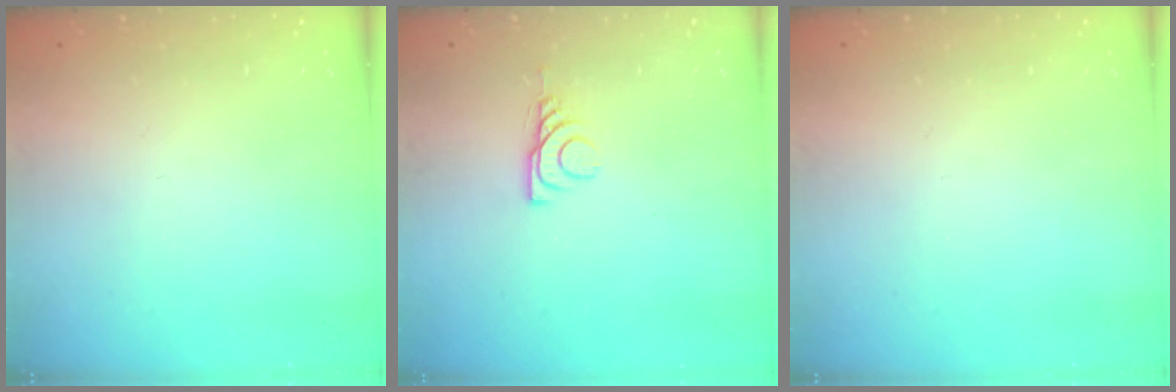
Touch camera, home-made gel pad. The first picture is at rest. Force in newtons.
{"total": 6.3, "press": 6.3, "slide": 0.9}
{"total": 0.0}